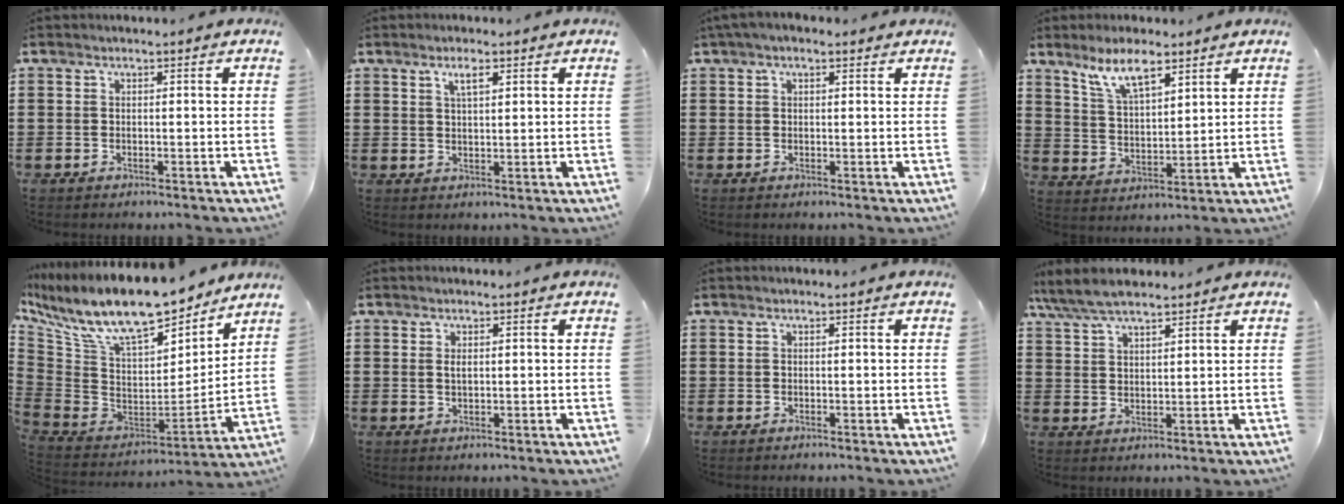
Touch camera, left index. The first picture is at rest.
{"total": 2.6, "force": [1.5, 0.7, 2.0], "torque": [-0.042, 0.004, 0.026]}
{"total": 1.7, "force": [0.9, 0.8, 1.2], "torque": [-0.026, 0.007, 0.015]}
{"total": 7.8, "force": [5.8, 2.4, 4.6], "torque": [-0.098, -0.011, 0.104]}
{"total": 13.7, "force": [10.4, 3.8, 8.1], "torque": [-0.184, -0.069, 0.182]}
{"total": 1.1, "force": [0.2, 0.5, 1.0], "torque": [-0.021, 0.003, 0.003]}
{"total": 0.0}
{"total": 5.9, "force": [4.9, 1.7, 2.8], "torque": [-0.069, -0.006, 0.092]}